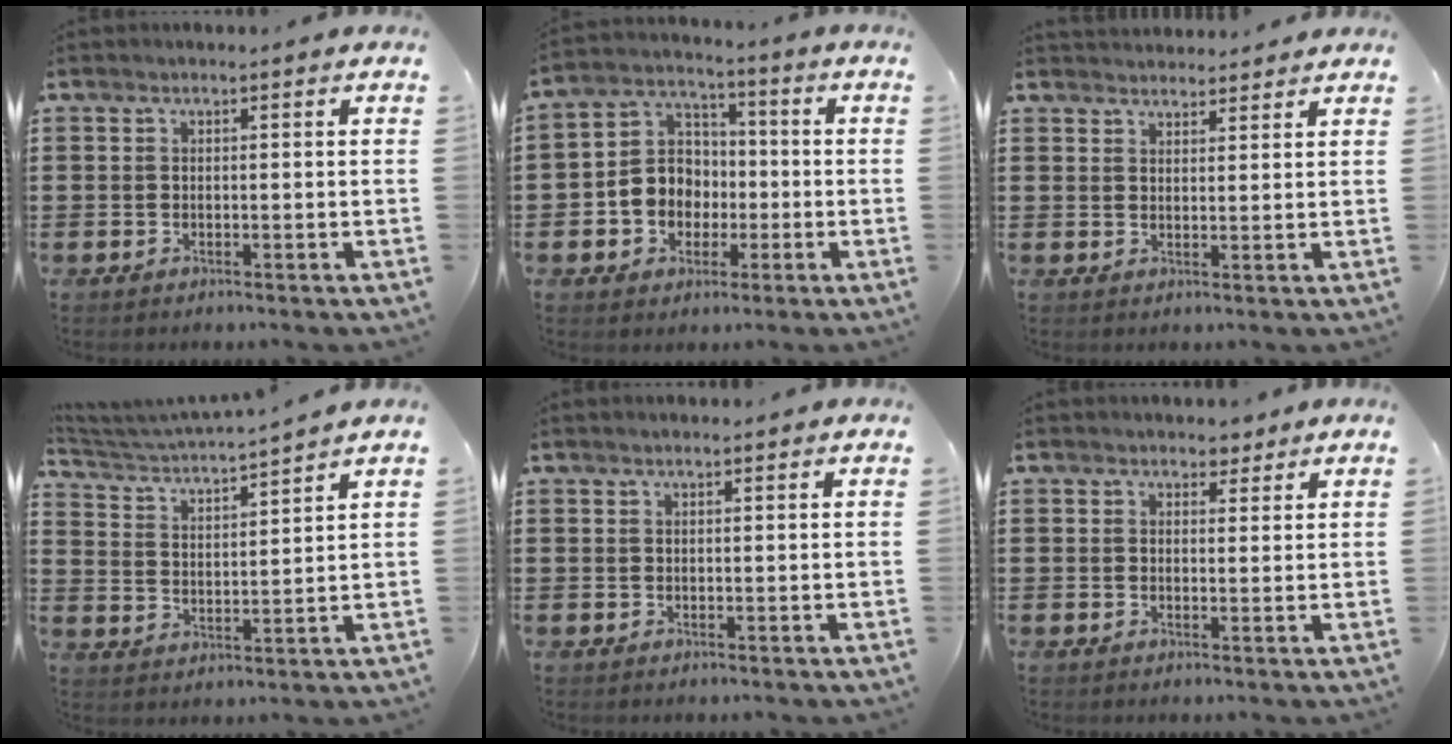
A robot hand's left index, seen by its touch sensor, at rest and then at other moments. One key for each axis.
{"total": 6.7, "fx": -1.6, "fy": 6.2, "fz": 2.2, "tx": -0.065, "ty": 0.018, "tz": -0.032}
{"total": 2.4, "fx": 2.4, "fy": 0.2, "fz": -0.3, "tx": 0.000, "ty": -0.005, "tz": 0.047}
{"total": 3.4, "fx": 3.3, "fy": -0.4, "fz": 0.8, "tx": -0.037, "ty": -0.033, "tz": 0.049}
{"total": 0.7, "fx": 0.6, "fy": 0.0, "fz": 0.3, "tx": -0.007, "ty": 0.000, "tz": 0.012}
{"total": 2.3, "fx": 2.0, "fy": 1.2, "fz": 0.3, "tx": -0.003, "ty": 0.004, "tz": 0.036}